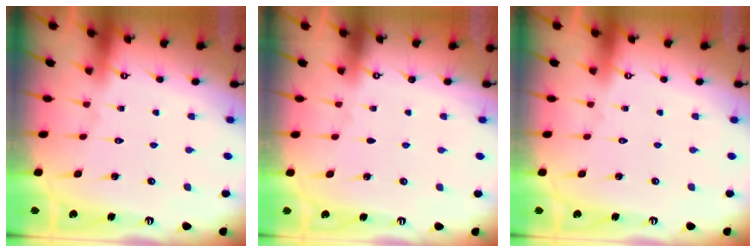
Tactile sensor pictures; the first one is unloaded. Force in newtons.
{"total": 0.0}
{"total": 0.0}